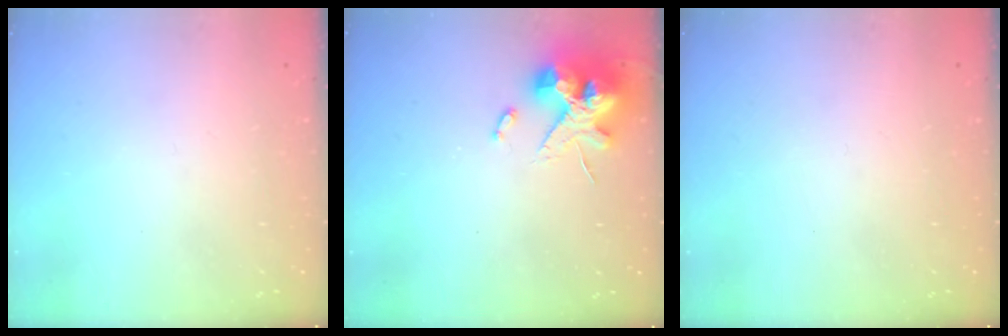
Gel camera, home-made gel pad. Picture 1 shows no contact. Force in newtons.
{"total": 15.3, "press": 15.1, "slide": 2.1}
{"total": 0.0}